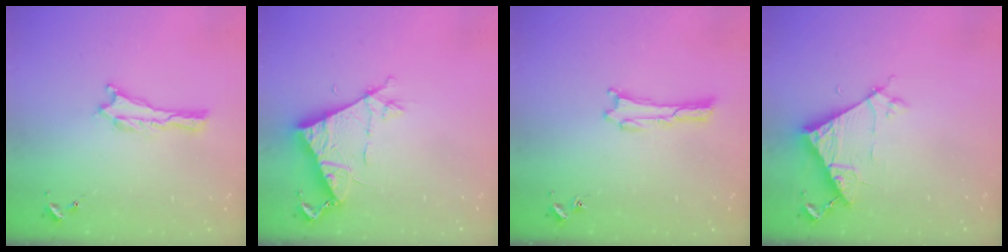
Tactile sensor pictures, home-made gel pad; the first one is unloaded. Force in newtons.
{"total": 8.3, "press": 8.3, "slide": 0.6}
{"total": 0.0}
{"total": 6.7, "press": 6.7, "slide": 0.3}